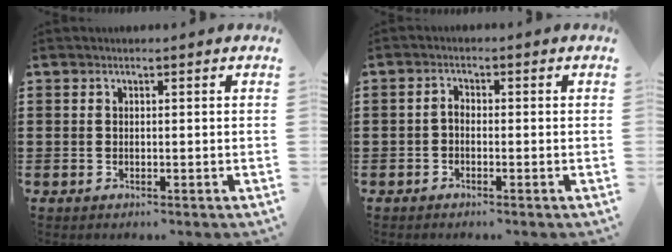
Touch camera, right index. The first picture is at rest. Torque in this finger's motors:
{"motor_torque": [0.50, -0.39, 0.16, 0.04]}